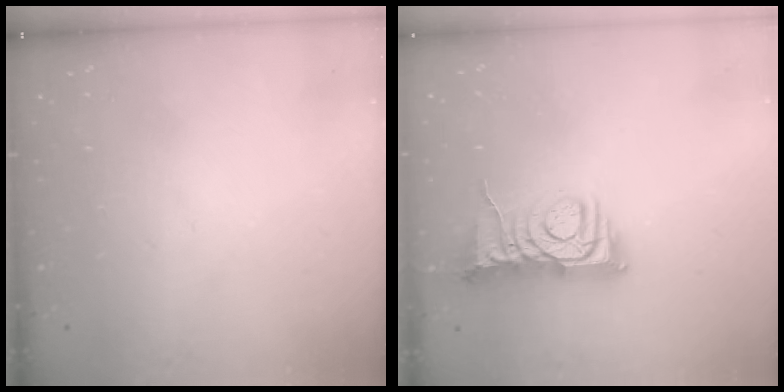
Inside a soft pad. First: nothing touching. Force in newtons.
{"total": 8.8, "press": 8.8, "slide": 0.4}